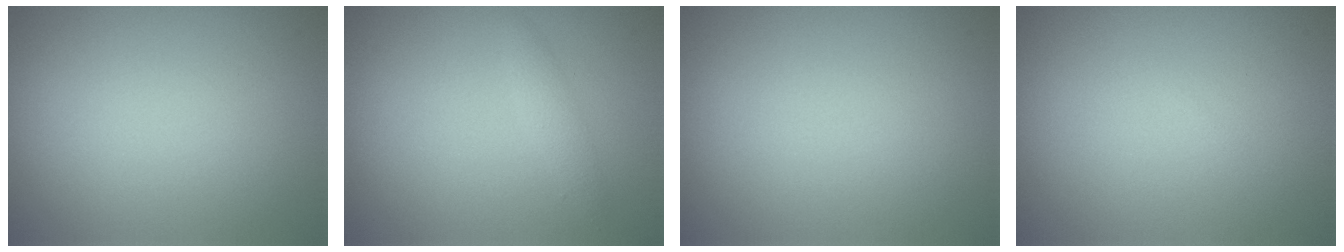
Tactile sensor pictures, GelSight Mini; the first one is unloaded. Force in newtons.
{"total": 1.1, "press": 1.1, "slide": 0.0}
{"total": 0.0}
{"total": 0.0}